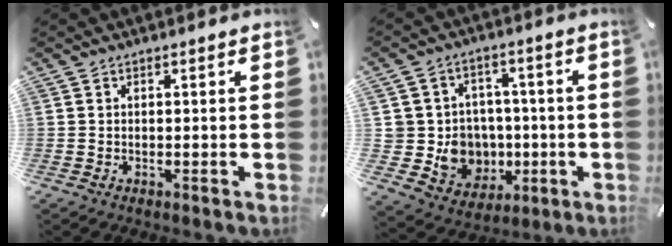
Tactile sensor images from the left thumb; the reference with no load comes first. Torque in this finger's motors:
{"motor_torque": [1.15, 1.46, 0.14, 0.09, 0.07]}